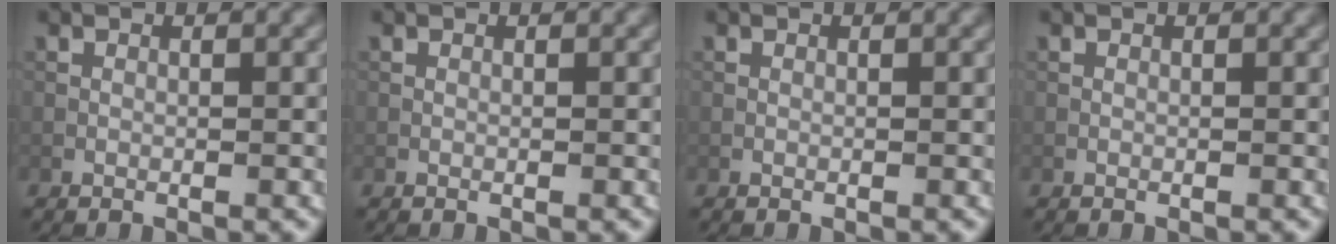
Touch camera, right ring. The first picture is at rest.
{"total": 0.0}
{"total": 0.0}
{"total": 0.0}